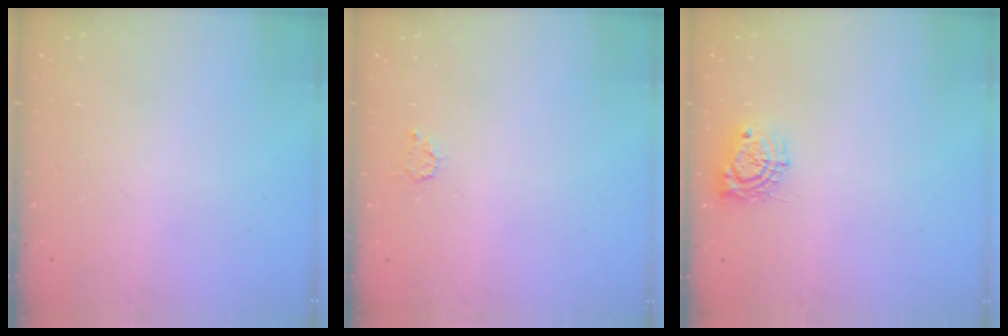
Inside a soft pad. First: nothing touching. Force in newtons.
{"total": 3.2, "press": 3.2, "slide": 0.3}
{"total": 8.7, "press": 8.7, "slide": 0.5}